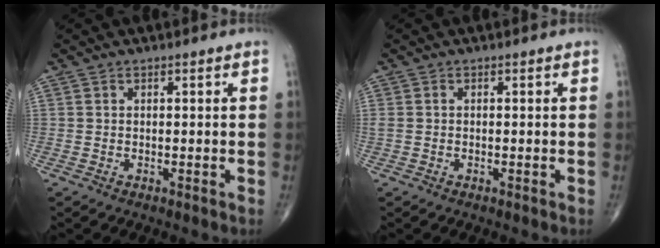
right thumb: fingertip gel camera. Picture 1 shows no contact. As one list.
[{"total": 1.1, "force": [0.1, 0.7, 0.9], "torque": [-0.031, 0.008, 0.006]}]